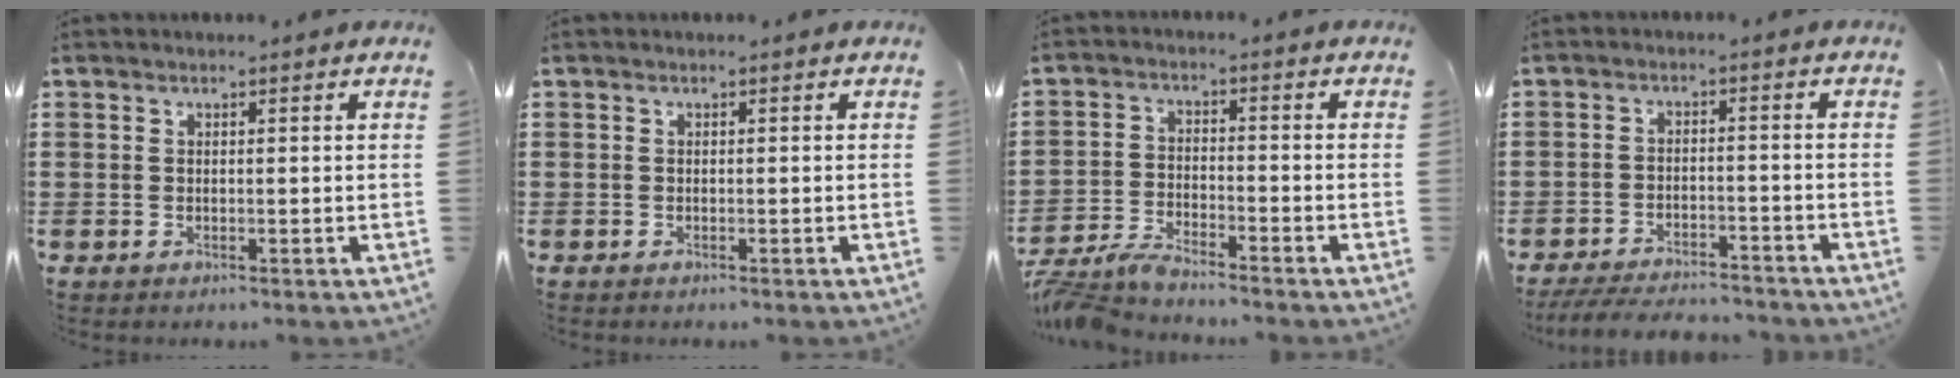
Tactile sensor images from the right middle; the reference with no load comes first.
{"total": 0.0}
{"total": 4.7, "force": [-4.5, 0.2, 1.5], "torque": [-0.049, -0.011, -0.093]}
{"total": 4.9, "force": [-4.7, 0.6, 1.3], "torque": [-0.033, -0.003, -0.097]}